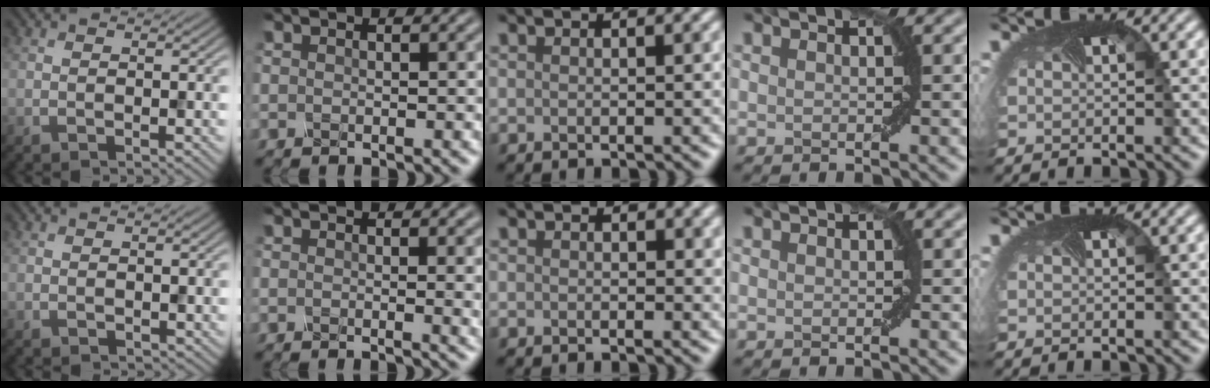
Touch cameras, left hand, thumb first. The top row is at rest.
{"thumb": {"total": 0.6, "force": [0.4, 0.4, 0.1], "torque": [-0.002, -0.004, 0.009]}, "index": {"total": 2.8, "force": [0.2, 1.0, 2.6], "torque": [-0.022, 0.001, 0.000]}, "middle": {"total": 0.9, "force": [0.4, 0.6, 0.5], "torque": [-0.003, -0.001, 0.004]}}